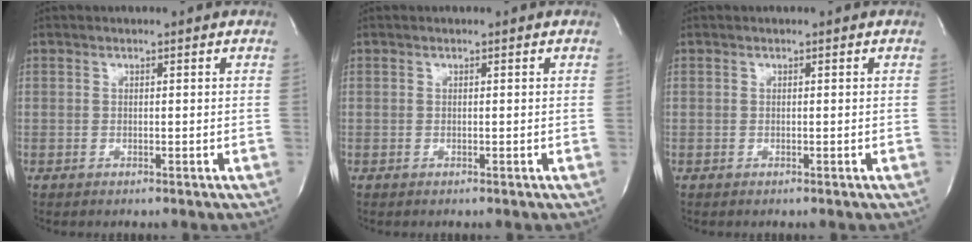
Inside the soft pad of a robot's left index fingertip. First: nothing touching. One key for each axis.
{"total": 0.0}
{"total": 0.0}